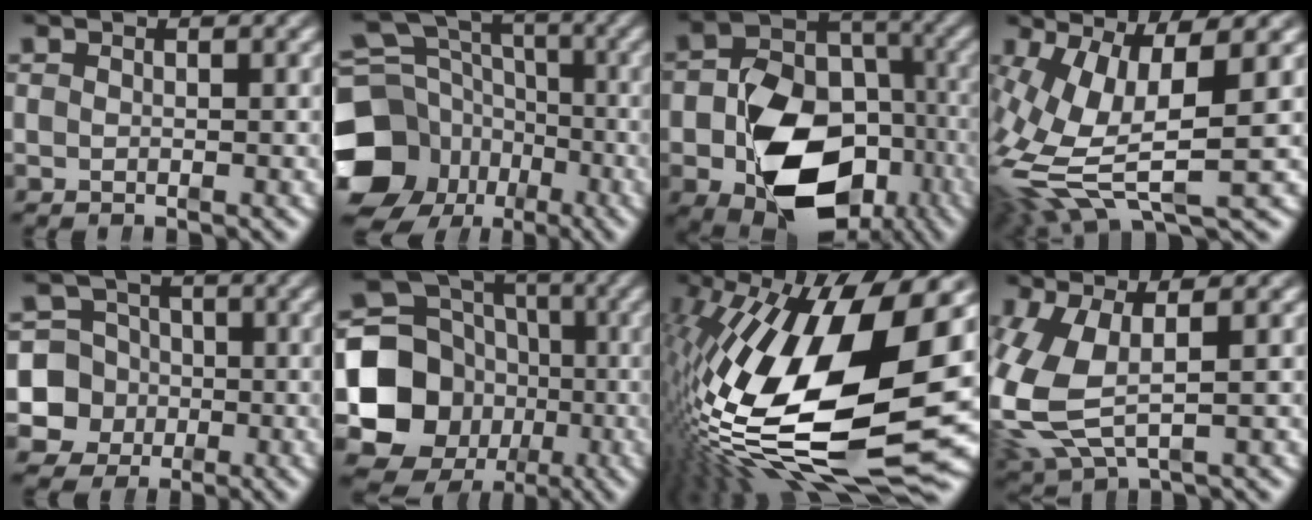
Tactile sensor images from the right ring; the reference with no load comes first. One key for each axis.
{"total": 14.4, "fx": -3.6, "fy": 12.1, "fz": 6.8, "tx": -0.122, "ty": -0.070, "tz": -0.047}
{"total": 14.1, "fx": -4.8, "fy": 9.8, "fz": 9.0, "tx": -0.171, "ty": -0.059, "tz": -0.054}
{"total": 11.6, "fx": -1.0, "fy": 7.3, "fz": 8.9, "tx": -0.197, "ty": -0.038, "tz": 0.000}
{"total": 13.5, "fx": -3.3, "fy": 12.7, "fz": 3.4, "tx": -0.106, "ty": -0.059, "tz": -0.057}
{"total": 18.5, "fx": -1.9, "fy": 16.6, "fz": 8.0, "tx": -0.190, "ty": -0.060, "tz": -0.034}
{"total": 19.1, "fx": -1.5, "fy": 8.7, "fz": 16.9, "tx": -0.286, "ty": -0.031, "tz": 0.003}
{"total": 8.6, "fx": 0.1, "fy": 6.2, "fz": 6.0, "tx": -0.164, "ty": -0.024, "tz": 0.012}